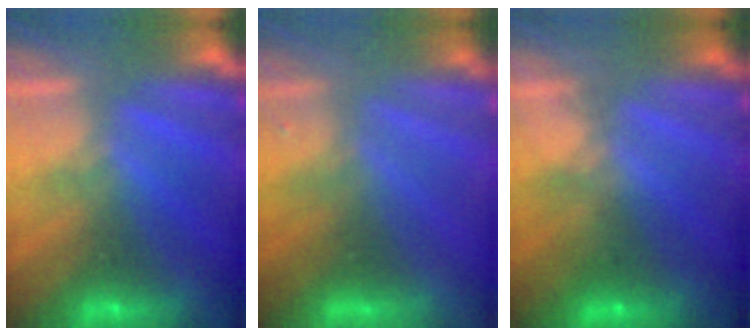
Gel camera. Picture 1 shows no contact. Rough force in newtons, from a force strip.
{"total": 8.9}
{"total": 1.8}